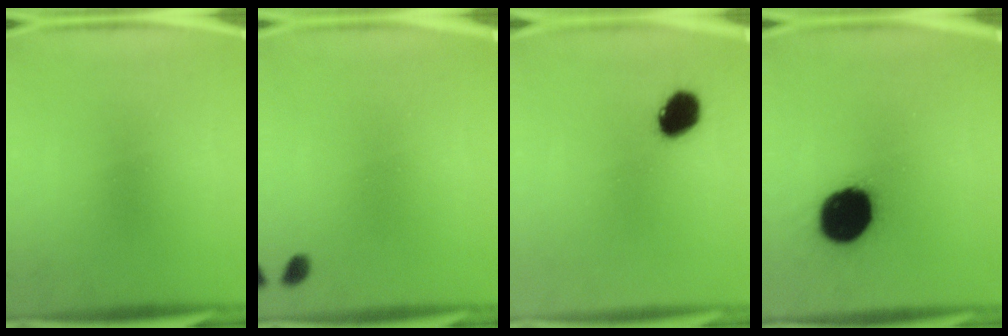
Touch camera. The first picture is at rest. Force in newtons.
{"total": 1.2}
{"total": 7.7}
{"total": 18.9}